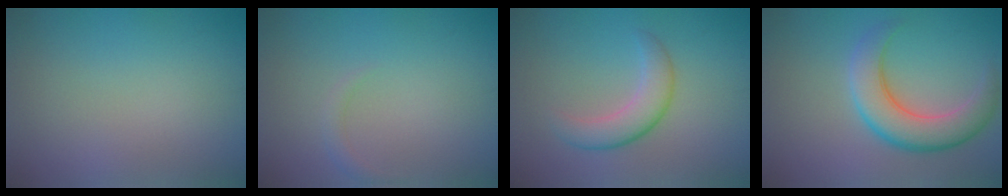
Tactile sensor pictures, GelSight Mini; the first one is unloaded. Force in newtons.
{"total": 0.8, "press": 0.8, "slide": 0.1}
{"total": 3.4, "press": 3.3, "slide": 0.2}
{"total": 5.6, "press": 5.6, "slide": 0.4}